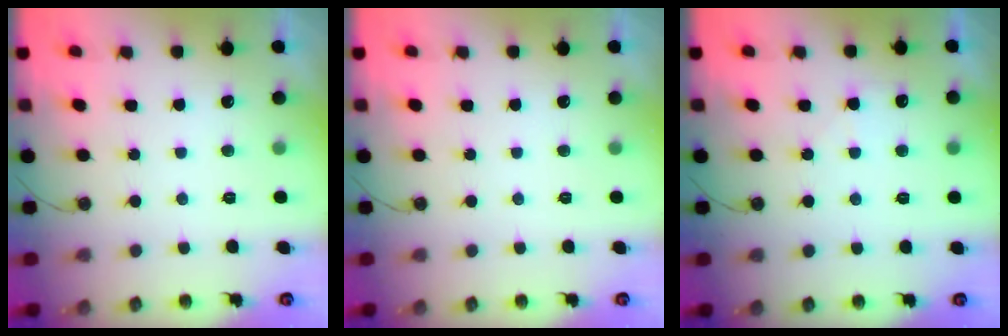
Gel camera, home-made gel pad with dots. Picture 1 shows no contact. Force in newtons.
{"total": 0.0}
{"total": 4.9, "press": 4.8, "slide": 0.8}